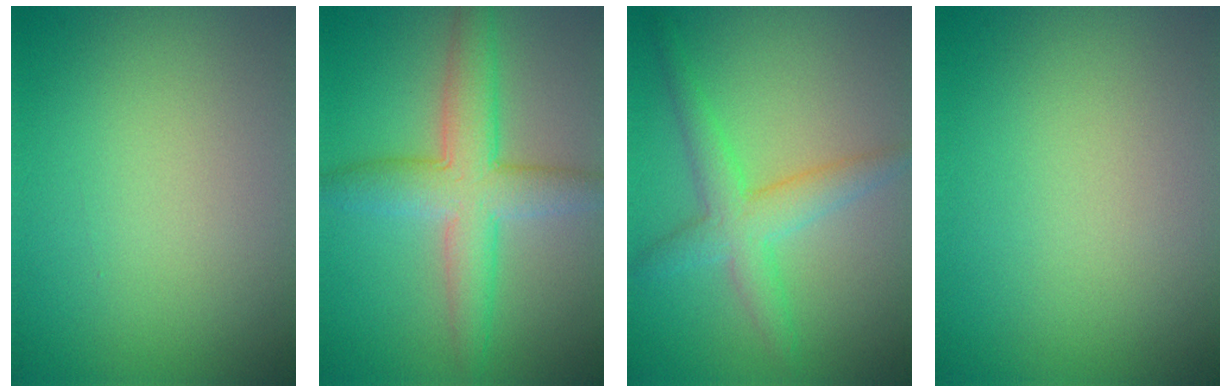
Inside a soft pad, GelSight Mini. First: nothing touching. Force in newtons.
{"total": 5.8, "press": 5.8, "slide": 0.2}
{"total": 4.1, "press": 4.1, "slide": 0.1}
{"total": 0.0}